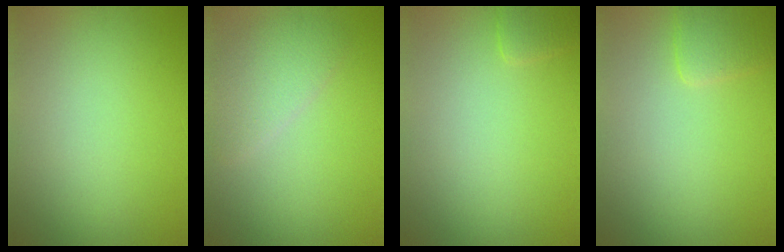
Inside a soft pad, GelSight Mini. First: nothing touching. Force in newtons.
{"total": 2.7, "press": 2.7, "slide": 0.2}
{"total": 1.1, "press": 1.1, "slide": 0.1}
{"total": 1.8, "press": 1.8, "slide": 0.2}